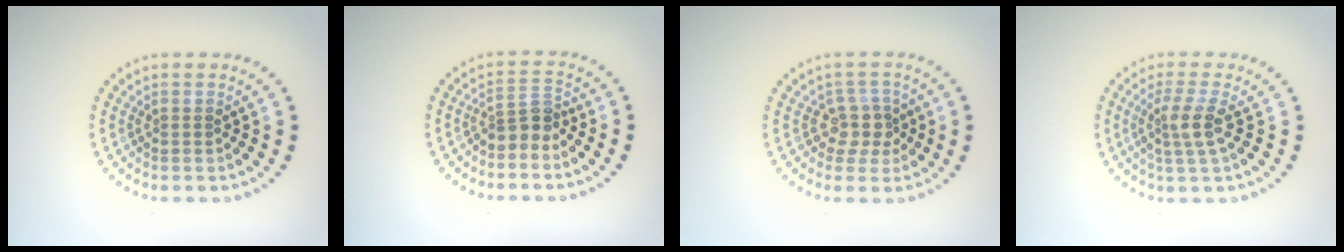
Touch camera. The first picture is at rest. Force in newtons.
{"total": 2.4, "press": 1.9, "slide": 1.5}
{"total": 2.3, "press": 2.0, "slide": 1.2}
{"total": 2.7, "press": 2.2, "slide": 1.6}